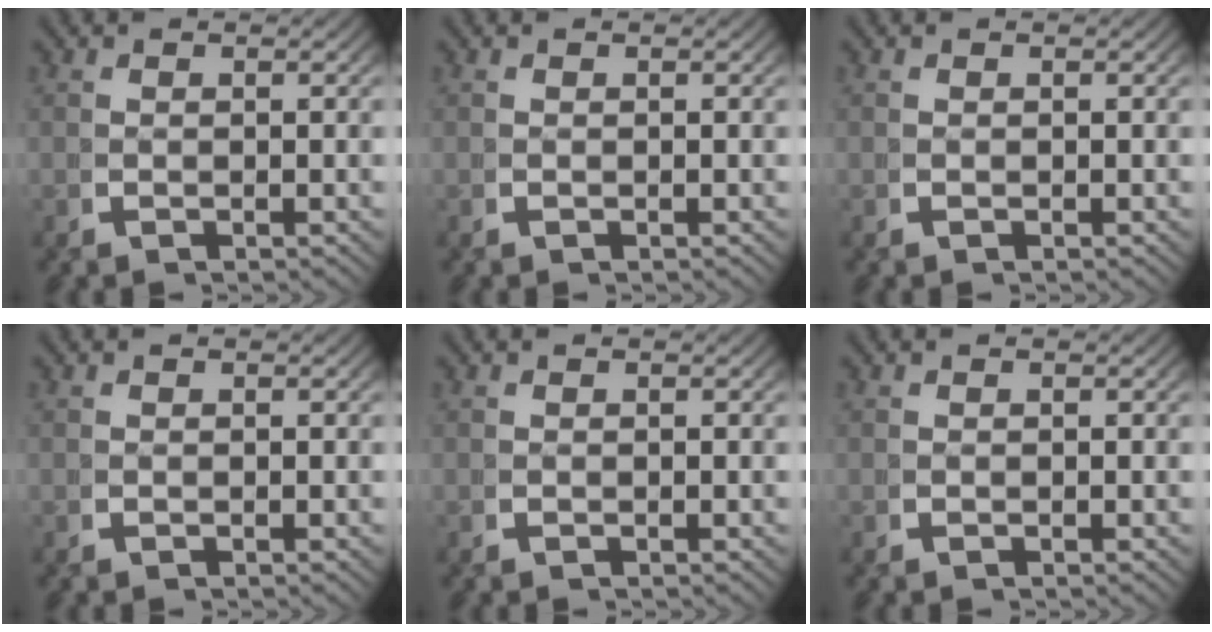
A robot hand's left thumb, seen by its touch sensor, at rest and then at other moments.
{"total": 0.0}
{"total": 0.0}
{"total": 0.0}
{"total": 0.0}
{"total": 0.0}